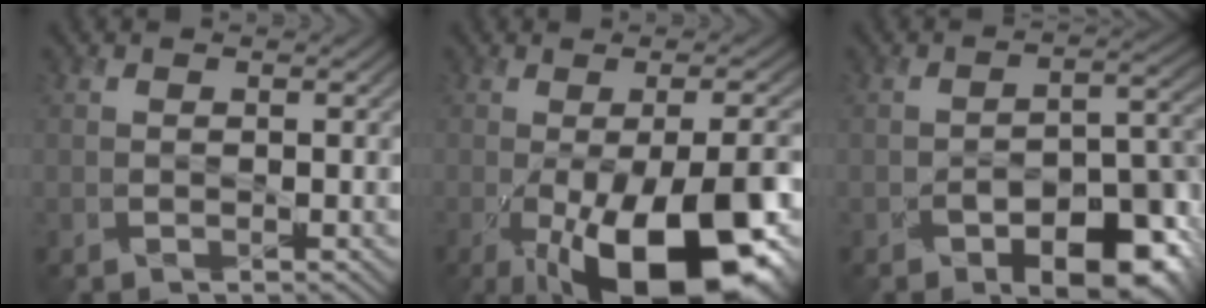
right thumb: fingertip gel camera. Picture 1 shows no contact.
{"total": 18.5, "force": [-7.0, 6.9, 15.6], "torque": [-0.212, -0.022, -0.088]}
{"total": 11.4, "force": [-5.8, 5.5, 8.2], "torque": [-0.103, -0.020, -0.084]}